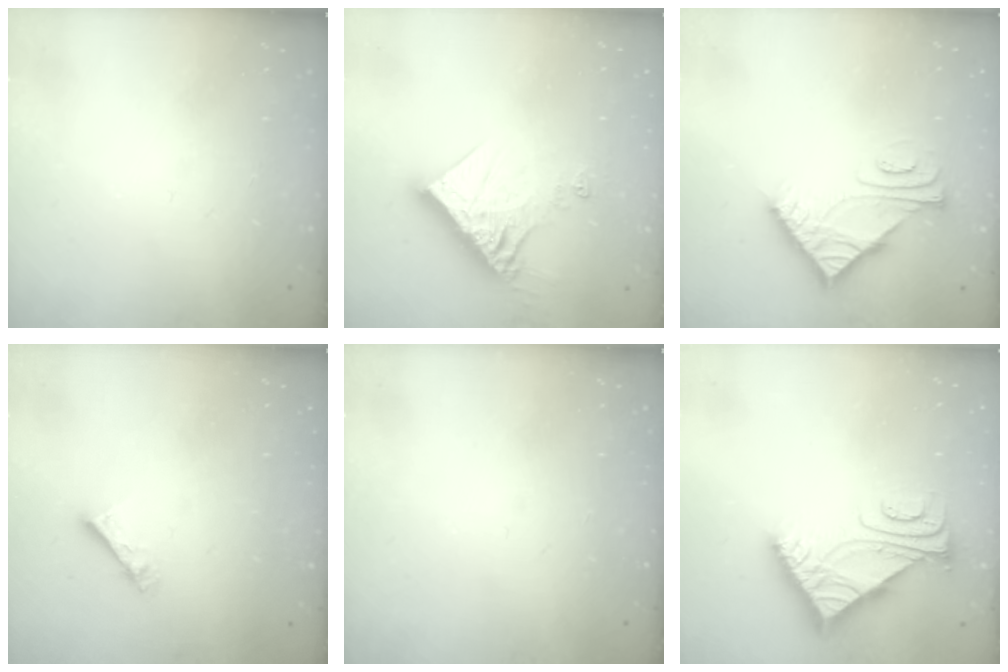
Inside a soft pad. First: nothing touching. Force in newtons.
{"total": 14.4, "press": 14.3, "slide": 1.5}
{"total": 6.8, "press": 6.8, "slide": 0.1}
{"total": 4.6, "press": 4.6, "slide": 0.4}
{"total": 0.0}
{"total": 7.0, "press": 7.0, "slide": 0.2}